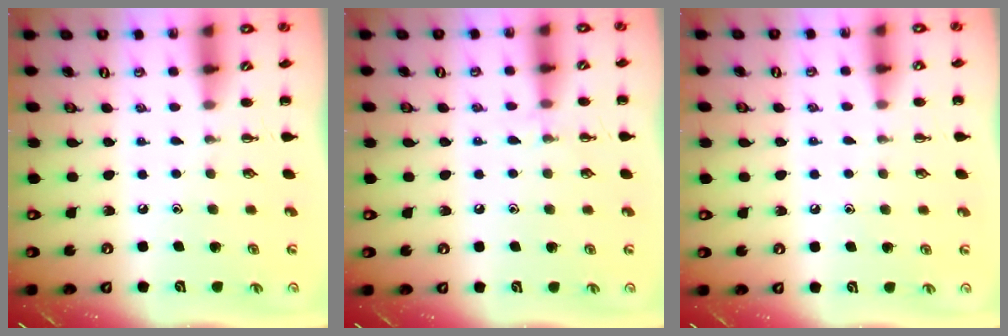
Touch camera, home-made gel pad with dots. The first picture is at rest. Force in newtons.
{"total": 6.1, "press": 5.8, "slide": 1.9}
{"total": 5.7, "press": 5.5, "slide": 1.5}